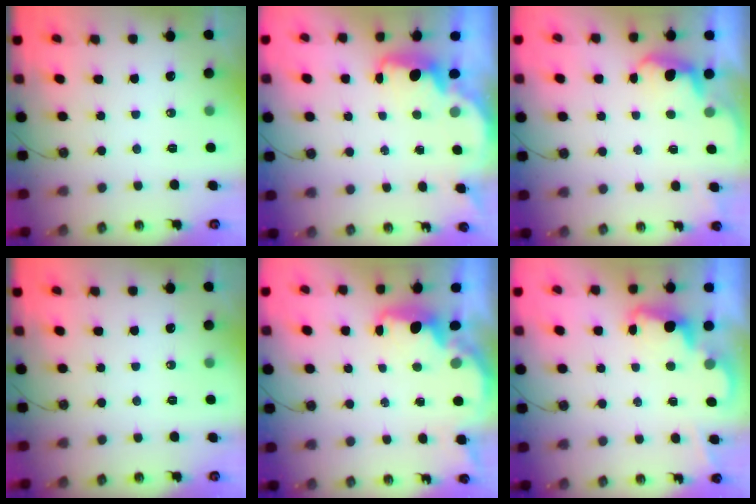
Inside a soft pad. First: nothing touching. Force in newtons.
{"total": 2.3, "press": 2.2, "slide": 0.6}
{"total": 2.3, "press": 2.1, "slide": 0.9}
{"total": 0.0}
{"total": 2.1, "press": 2.0, "slide": 0.8}
{"total": 2.5, "press": 2.4, "slide": 0.5}